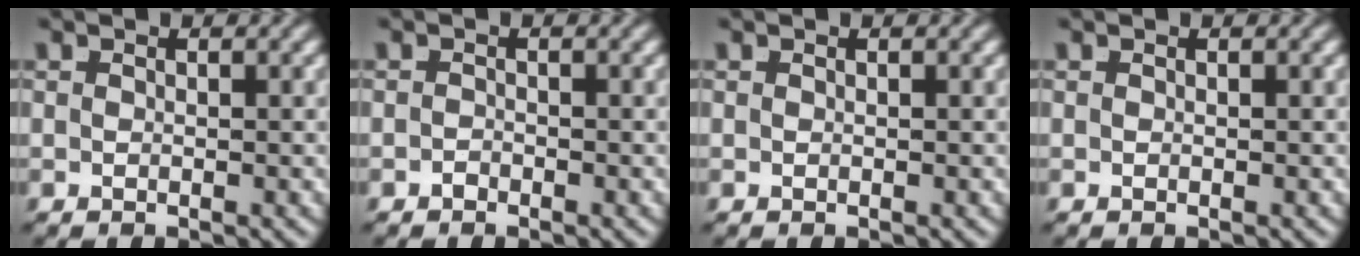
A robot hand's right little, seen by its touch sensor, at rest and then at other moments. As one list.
[{"total": 1.1, "force": [-0.9, -0.5, -0.3], "torque": [0.011, -0.008, -0.012]}, {"total": 0.0}, {"total": 0.0}]